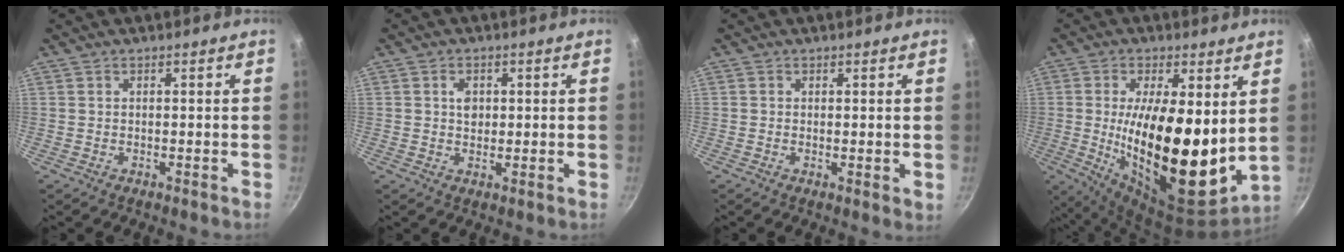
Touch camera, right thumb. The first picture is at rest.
{"total": 3.2, "force": [0.7, 2.4, 2.1], "torque": [-0.022, -0.005, 0.008]}
{"total": 1.4, "force": [0.4, 0.5, 1.2], "torque": [-0.016, -0.009, 0.001]}
{"total": 22.2, "force": [1.7, 8.9, 20.2], "torque": [-0.311, -0.041, 0.031]}